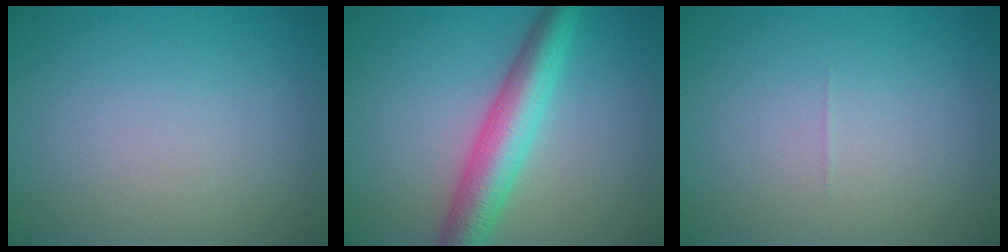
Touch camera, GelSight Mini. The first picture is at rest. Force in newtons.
{"total": 6.0, "press": 6.0, "slide": 0.1}
{"total": 0.0}